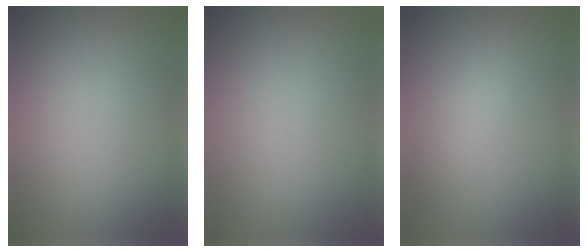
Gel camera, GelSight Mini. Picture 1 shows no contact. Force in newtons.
{"total": 0.0}
{"total": 2.1, "press": 2.1, "slide": 0.1}